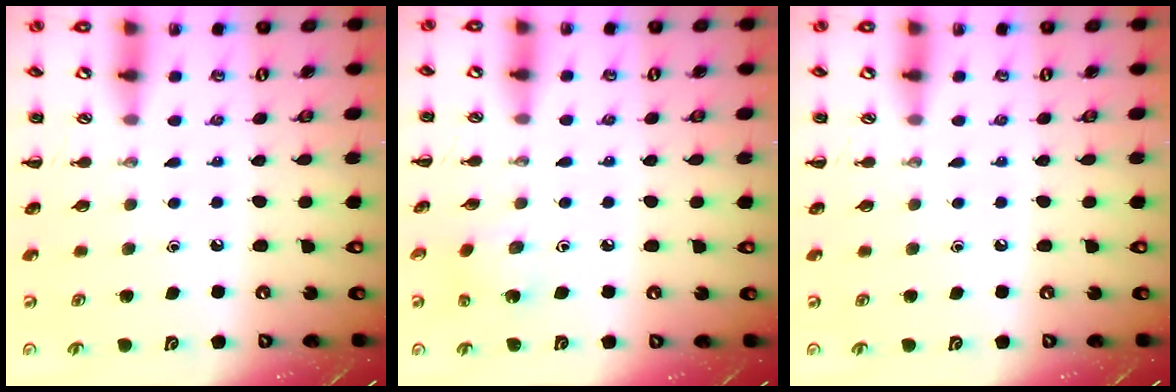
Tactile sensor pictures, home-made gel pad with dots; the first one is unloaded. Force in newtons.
{"total": 1.5, "press": 1.3, "slide": 0.6}
{"total": 0.0}